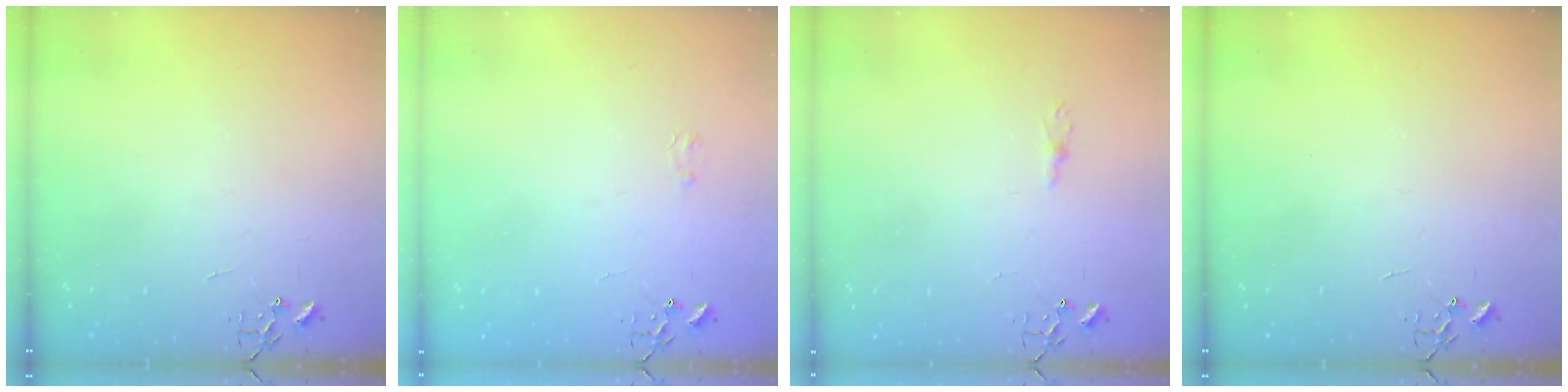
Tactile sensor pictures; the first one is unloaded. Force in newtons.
{"total": 4.1, "press": 4.0, "slide": 0.7}
{"total": 4.0, "press": 4.0, "slide": 0.4}
{"total": 0.0}